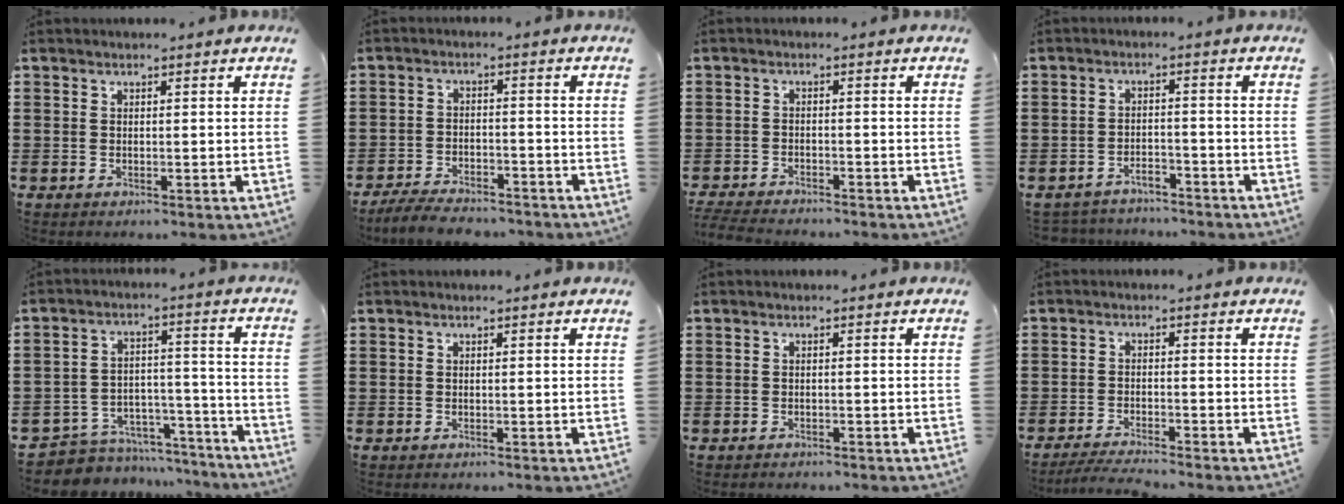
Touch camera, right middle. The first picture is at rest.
{"total": 4.9, "force": [-4.6, 0.9, 1.4], "torque": [-0.030, 0.003, -0.092]}
{"total": 3.1, "force": [-3.0, 0.2, 0.4], "torque": [-0.017, -0.004, -0.065]}
{"total": 3.0, "force": [-3.0, 0.4, 0.1], "torque": [-0.010, 0.000, -0.064]}
{"total": 6.6, "force": [-6.3, 1.9, 0.4], "torque": [-0.014, 0.018, -0.125]}
{"total": 0.0}
{"total": 0.9, "force": [-0.8, 0.4, 0.0], "torque": [-0.004, 0.001, -0.019]}
{"total": 3.1, "force": [-2.9, -0.1, 1.0], "torque": [-0.024, -0.003, -0.059]}